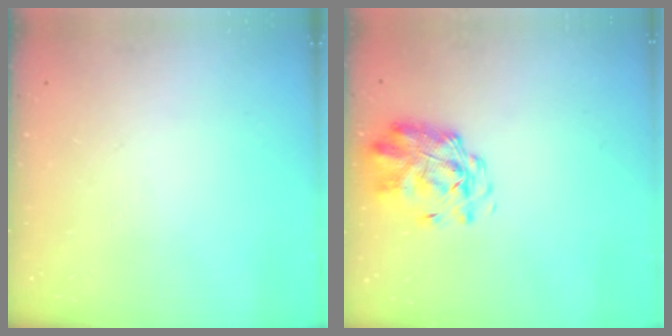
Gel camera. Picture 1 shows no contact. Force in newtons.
{"total": 1.9, "press": 1.7, "slide": 0.9}